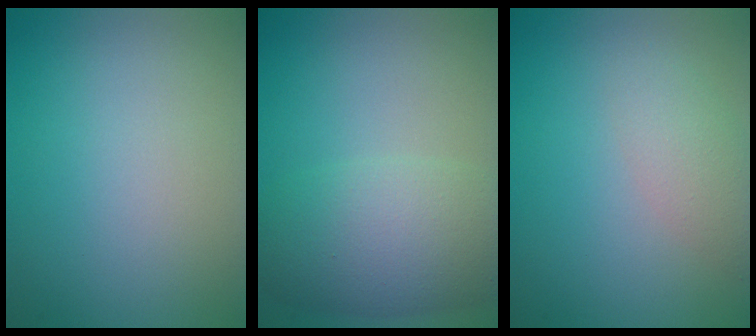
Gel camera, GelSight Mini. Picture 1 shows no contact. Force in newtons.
{"total": 6.3, "press": 6.3, "slide": 0.1}
{"total": 2.4, "press": 2.4, "slide": 0.2}